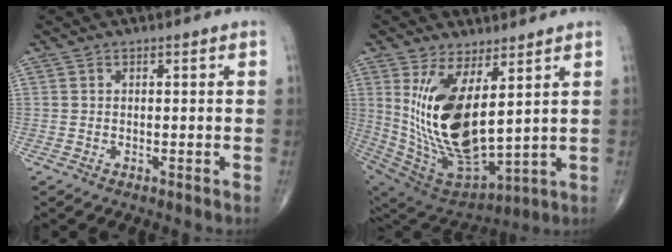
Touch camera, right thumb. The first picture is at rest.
{"total": 19.7, "force": [4.7, 8.7, 17.0], "torque": [-0.328, -0.045, 0.112]}